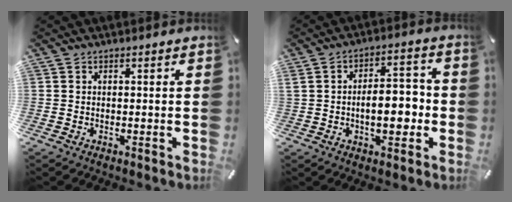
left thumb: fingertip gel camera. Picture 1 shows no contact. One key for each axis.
{"total": 9.0, "fx": -1.5, "fy": 4.9, "fz": 7.4, "tx": -0.096, "ty": 0.007, "tz": -0.030}